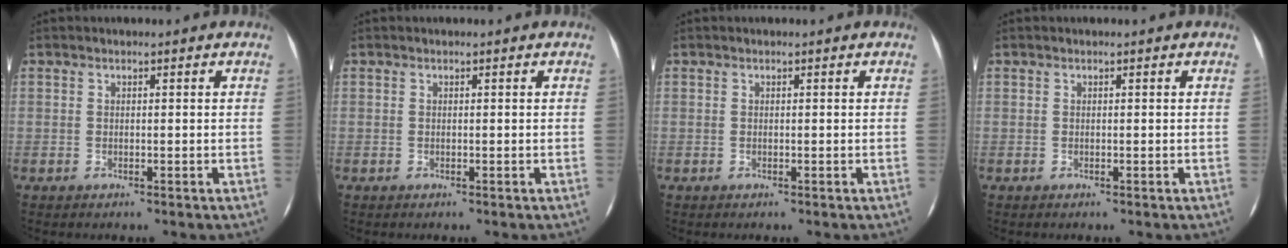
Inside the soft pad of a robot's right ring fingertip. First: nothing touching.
{"total": 0.0}
{"total": 0.0}
{"total": 0.0}